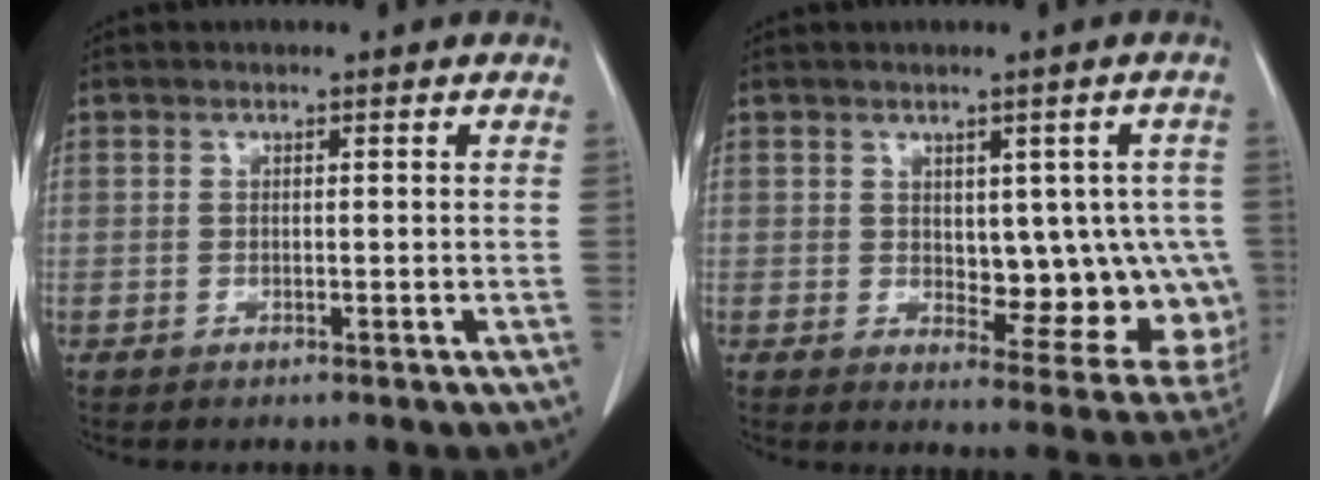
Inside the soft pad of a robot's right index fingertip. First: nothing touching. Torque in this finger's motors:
{"motor_torque": [0.29, 0.11, 0.14, 0.00]}